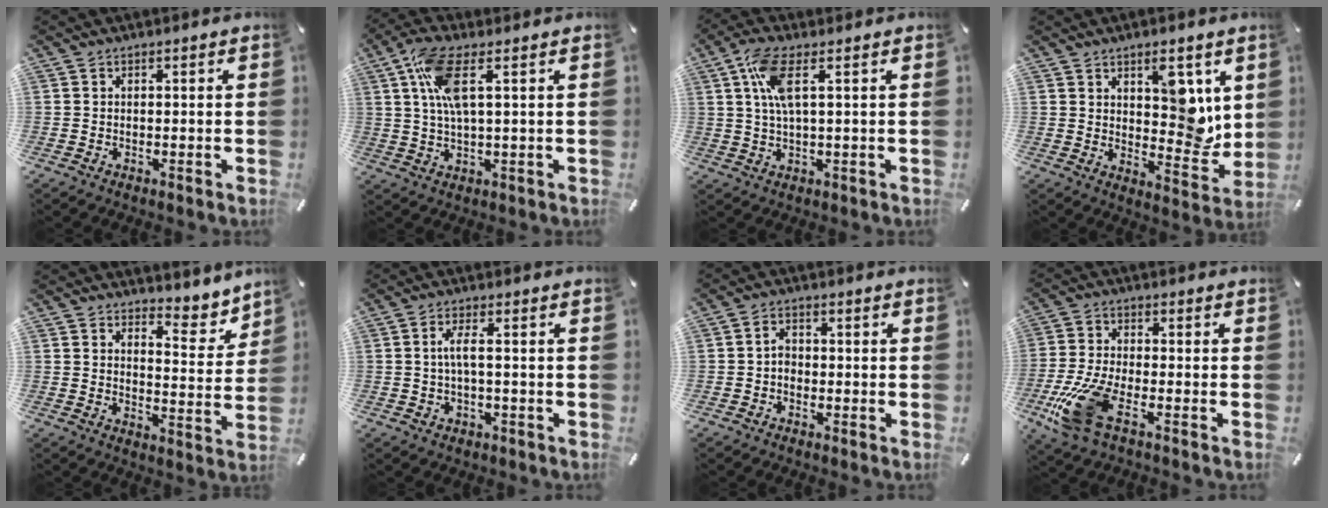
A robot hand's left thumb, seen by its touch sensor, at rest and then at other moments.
{"total": 10.0, "force": [3.2, 2.9, 9.0], "torque": [-0.190, -0.002, 0.055]}
{"total": 7.9, "force": [2.5, 2.2, 7.2], "torque": [-0.151, 0.000, 0.041]}
{"total": 9.9, "force": [4.5, 5.4, 7.0], "torque": [-0.066, -0.039, 0.073]}
{"total": 7.3, "force": [6.0, 3.6, 2.1], "torque": [-0.001, -0.061, 0.100]}
{"total": 4.7, "force": [0.2, 1.9, 4.3], "torque": [-0.088, 0.005, 0.000]}
{"total": 2.5, "force": [-0.6, 1.9, 1.6], "torque": [-0.029, 0.008, -0.013]}
{"total": 13.3, "force": [-5.2, 5.9, 10.8], "torque": [-0.231, -0.004, -0.086]}